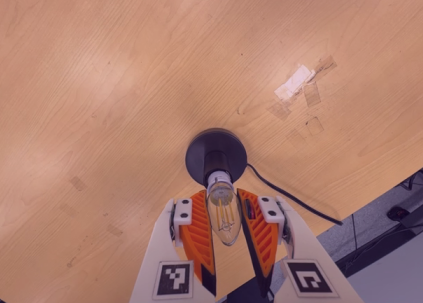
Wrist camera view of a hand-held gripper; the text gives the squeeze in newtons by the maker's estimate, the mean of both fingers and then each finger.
{"total": 10.4, "left": 9.9, "right": 10.9}